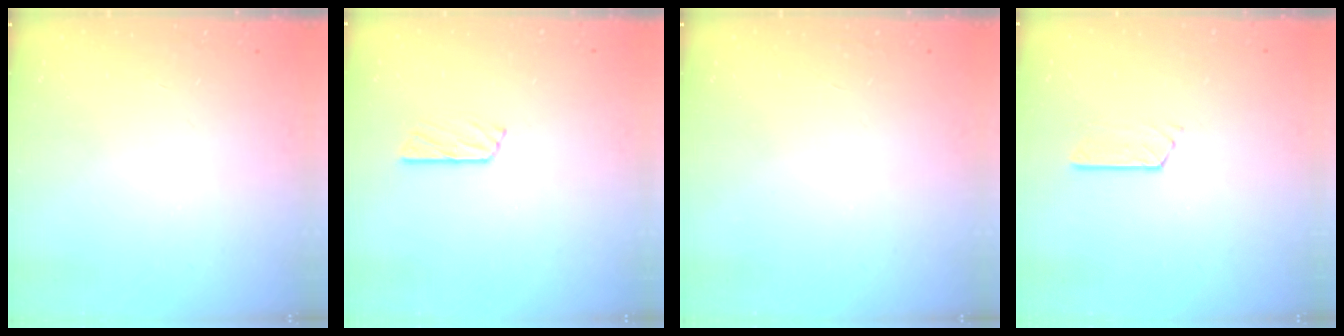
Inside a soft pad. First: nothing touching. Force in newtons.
{"total": 3.6, "press": 3.6, "slide": 0.4}
{"total": 0.0}
{"total": 4.5, "press": 4.4, "slide": 0.4}